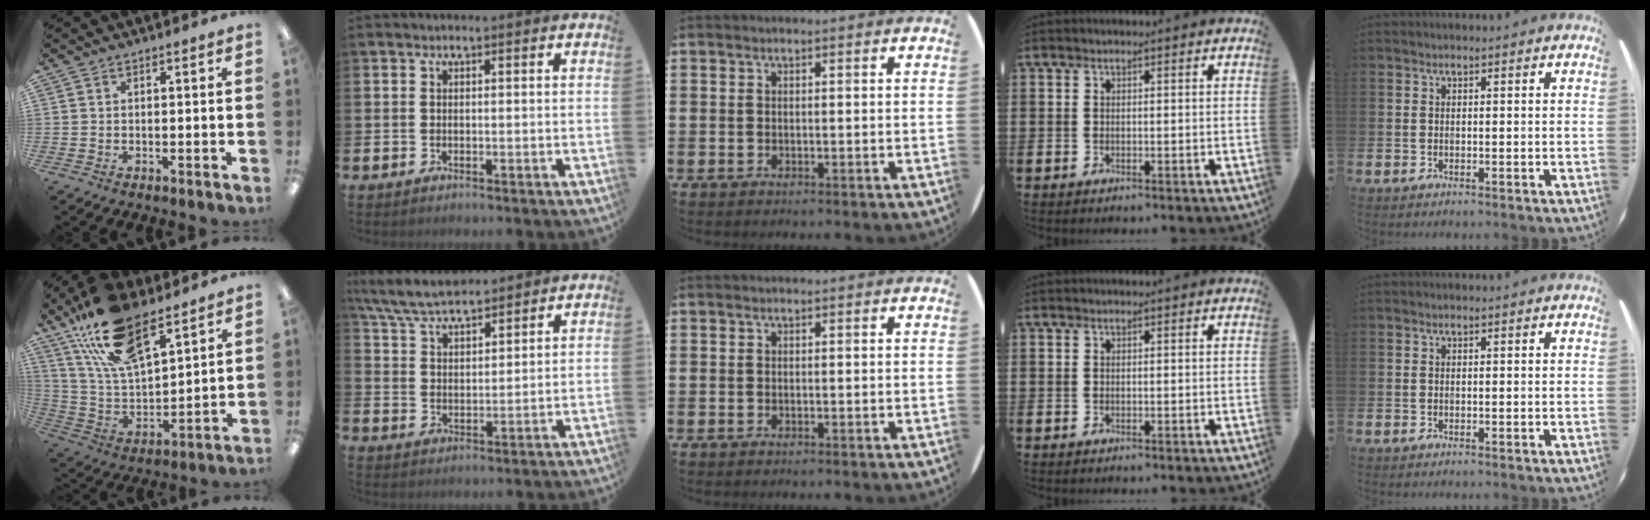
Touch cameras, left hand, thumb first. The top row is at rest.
{"thumb": {"total": 20.8, "force": [14.8, 8.3, 12.1], "torque": [-0.251, -0.067, 0.264]}, "index": {"total": 7.0, "force": [6.7, 1.2, 1.9], "torque": [-0.065, -0.022, 0.124]}}